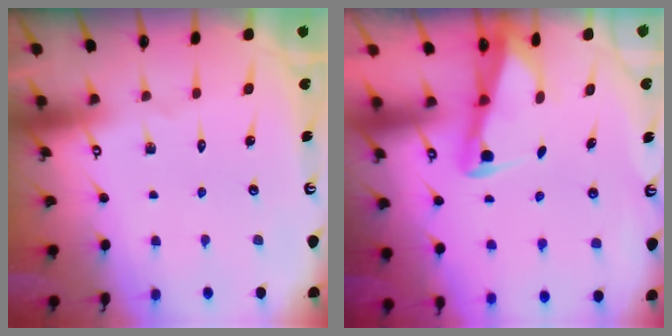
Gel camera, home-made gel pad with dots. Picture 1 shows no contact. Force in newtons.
{"total": 2.5, "press": 2.5, "slide": 0.2}